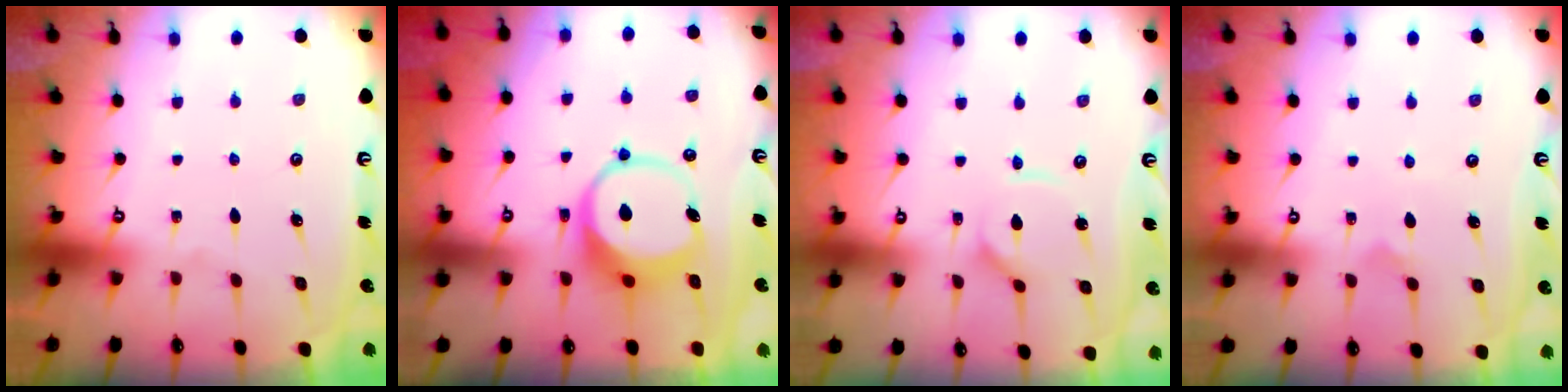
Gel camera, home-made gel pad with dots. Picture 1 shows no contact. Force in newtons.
{"total": 8.9, "press": 8.8, "slide": 1.5}
{"total": 3.2, "press": 3.2, "slide": 0.4}
{"total": 3.6, "press": 3.5, "slide": 0.4}